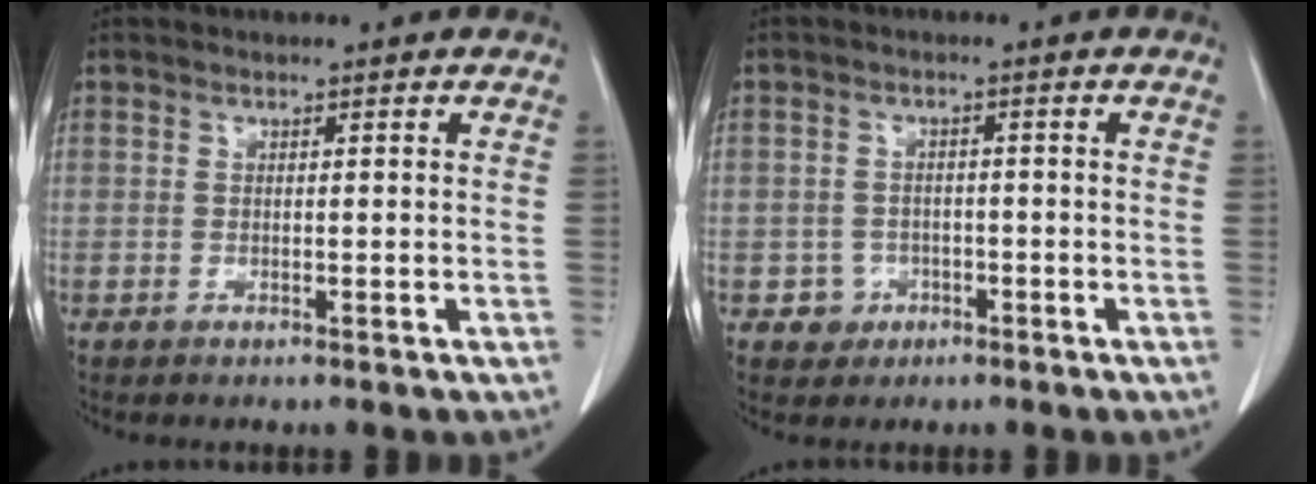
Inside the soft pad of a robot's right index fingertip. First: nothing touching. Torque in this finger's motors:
{"motor_torque": [-0.82, 0.37, -1.05, -0.21]}